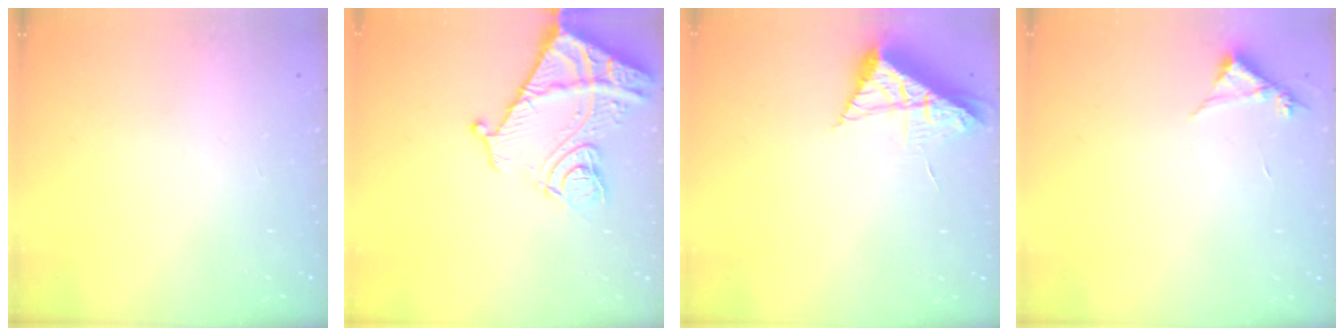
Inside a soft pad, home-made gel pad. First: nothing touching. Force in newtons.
{"total": 17.2, "press": 17.1, "slide": 2.0}
{"total": 7.9, "press": 7.8, "slide": 0.7}
{"total": 4.3, "press": 4.2, "slide": 0.4}